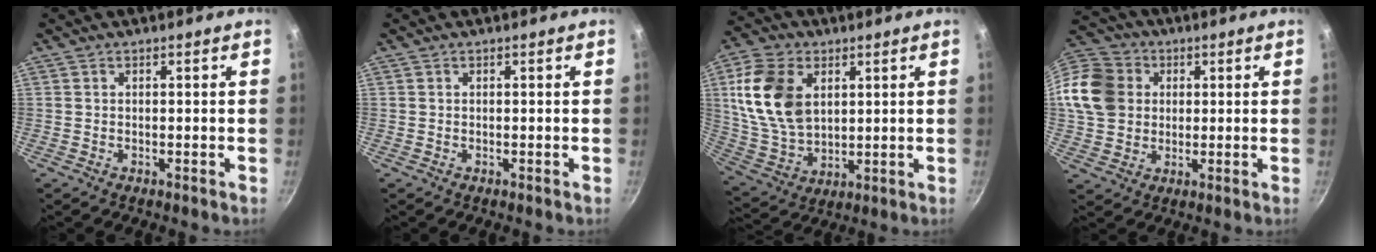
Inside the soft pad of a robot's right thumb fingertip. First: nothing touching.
{"total": 0.0}
{"total": 15.9, "force": [4.3, 10.7, 11.0], "torque": [-0.192, -0.011, 0.094]}
{"total": 15.2, "force": [2.5, 13.0, 7.3], "torque": [-0.135, 0.021, 0.039]}